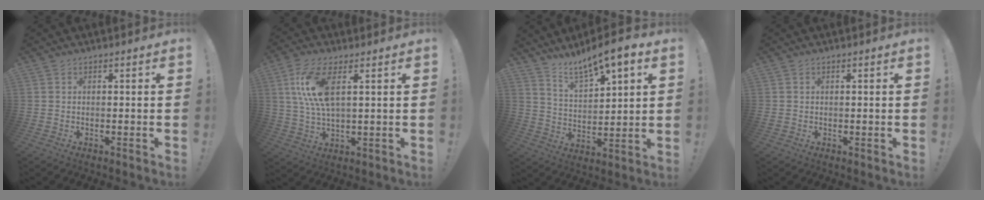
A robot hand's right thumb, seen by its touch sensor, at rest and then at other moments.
{"total": 11.3, "force": [3.5, 4.1, 9.9], "torque": [-0.199, -0.012, 0.063]}
{"total": 9.9, "force": [8.2, 2.4, 5.0], "torque": [-0.100, -0.056, 0.143]}
{"total": 0.7, "force": [0.0, 0.7, 0.3], "torque": [-0.008, 0.004, 0.000]}